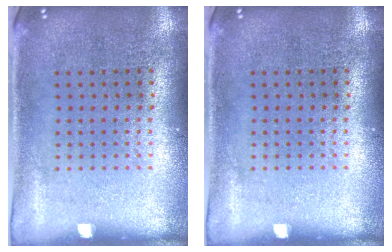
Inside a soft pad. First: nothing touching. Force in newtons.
{"total": 0.0}